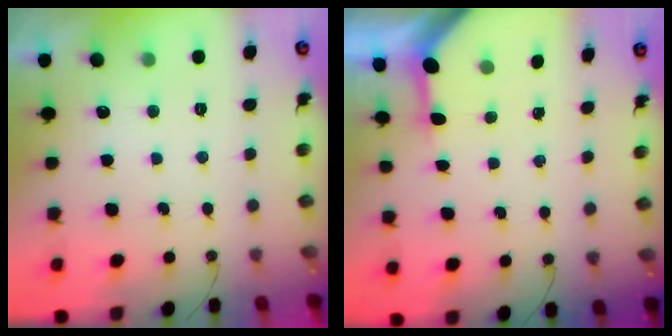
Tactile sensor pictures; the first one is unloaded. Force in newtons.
{"total": 3.4, "press": 3.3, "slide": 0.4}